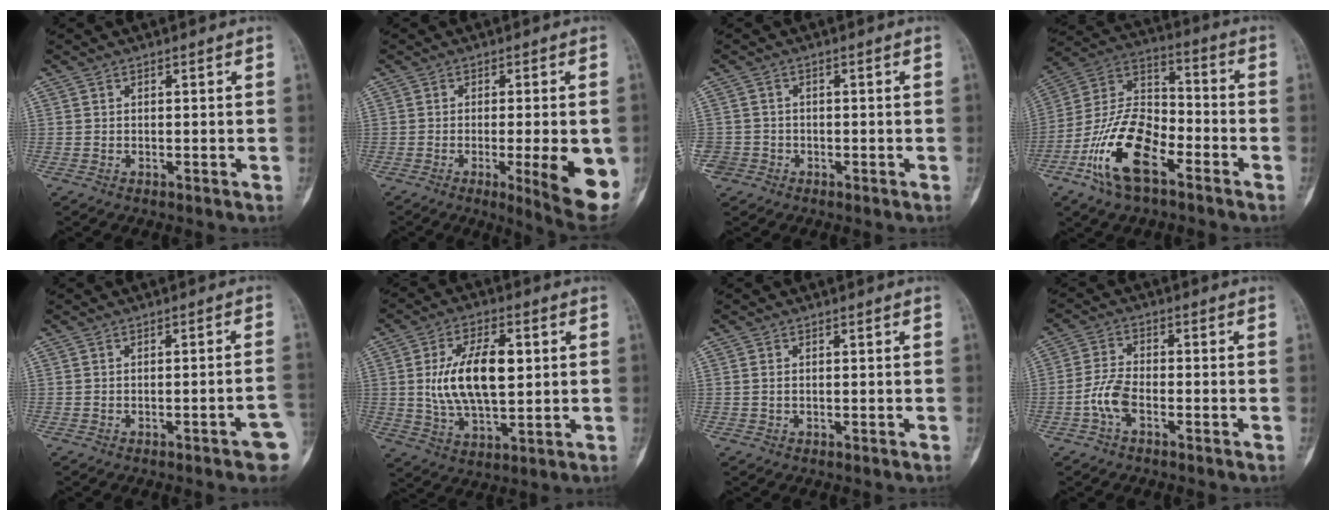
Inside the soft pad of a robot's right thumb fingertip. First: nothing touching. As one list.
[{"total": 12.3, "force": [-2.9, 2.7, 11.6], "torque": [-0.141, -0.021, -0.034]}, {"total": 3.7, "force": [-1.7, 3.2, 0.3], "torque": [0.003, 0.013, -0.035]}, {"total": 17.1, "force": [-8.3, 8.2, 12.5], "torque": [-0.229, 0.055, -0.163]}, {"total": 3.2, "force": [-1.6, 0.7, 2.6], "torque": [-0.028, 0.014, -0.017]}, {"total": 14.2, "force": [1.8, 7.0, 12.1], "torque": [-0.208, -0.001, 0.037]}, {"total": 0.6, "force": [0.1, 0.4, 0.4], "torque": [-0.006, 0.001, 0.002]}, {"total": 5.2, "force": [-2.3, 2.4, 4.0], "torque": [-0.090, 0.019, -0.049]}]